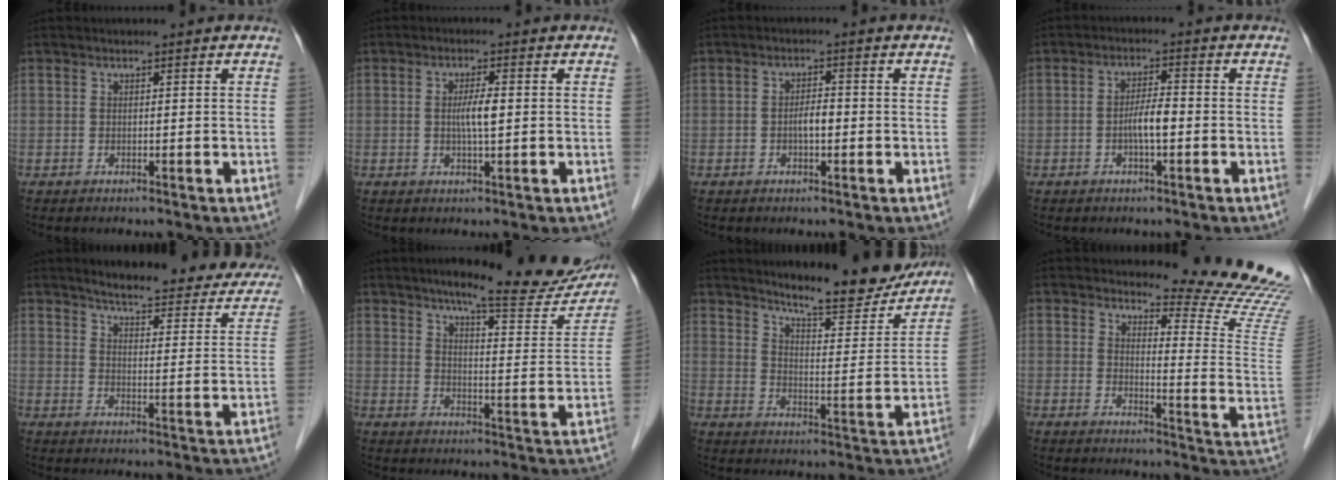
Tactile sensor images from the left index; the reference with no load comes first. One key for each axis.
{"total": 3.2, "fx": 0.1, "fy": 0.3, "fz": 3.2, "tx": -0.060, "ty": -0.001, "tz": 0.001}
{"total": 2.3, "fx": -0.6, "fy": 0.8, "fz": 2.1, "tx": -0.037, "ty": 0.005, "tz": -0.011}
{"total": 3.6, "fx": -1.0, "fy": 0.6, "fz": 3.5, "tx": -0.067, "ty": 0.003, "tz": -0.019}
{"total": 21.9, "fx": 18.7, "fy": 5.0, "fz": 10.3, "tx": -0.107, "ty": -0.028, "tz": 0.210}
{"total": 20.0, "fx": 16.8, "fy": 3.1, "fz": 10.4, "tx": -0.126, "ty": -0.033, "tz": 0.205}
{"total": 16.8, "fx": 14.9, "fy": 2.7, "fz": 7.2, "tx": -0.096, "ty": -0.037, "tz": 0.198}
{"total": 14.0, "fx": 13.5, "fy": -1.6, "fz": 3.4, "tx": -0.046, "ty": -0.136, "tz": 0.146}